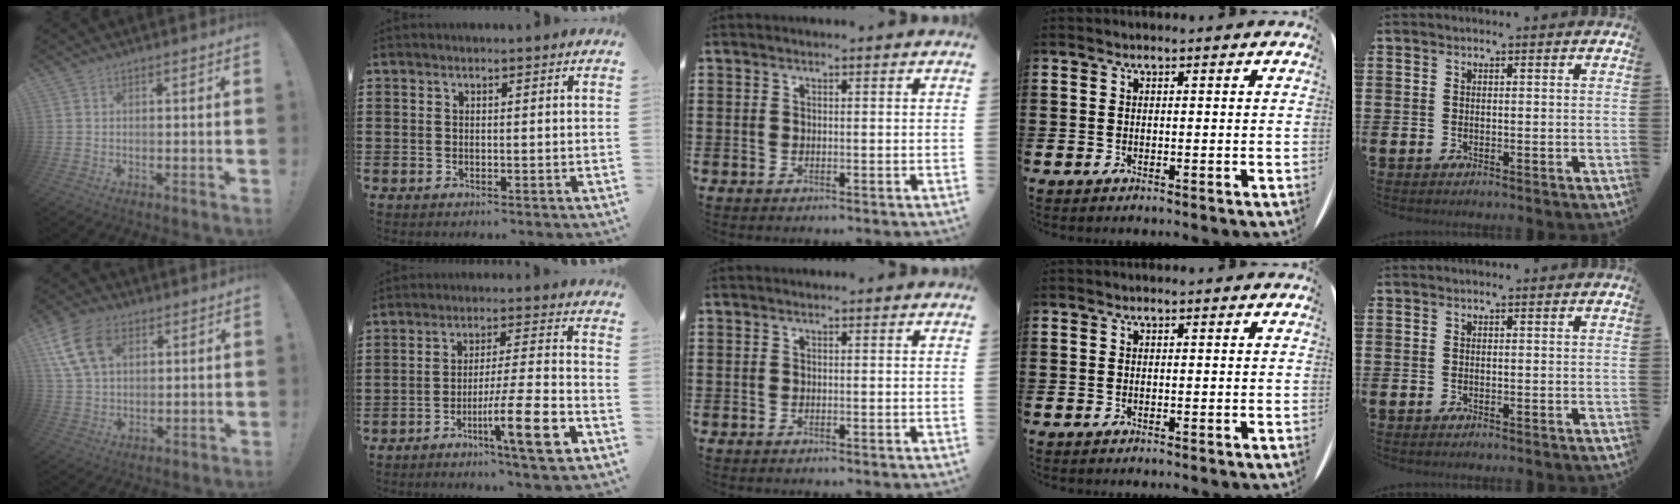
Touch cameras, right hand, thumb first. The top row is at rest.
{"thumb": {"total": 14.5, "force": [6.1, 9.5, 9.0], "torque": [-0.169, -0.016, 0.121]}, "index": {"total": 11.5, "force": [-5.6, 0.7, 10.0], "torque": [-0.168, 0.005, -0.099]}}